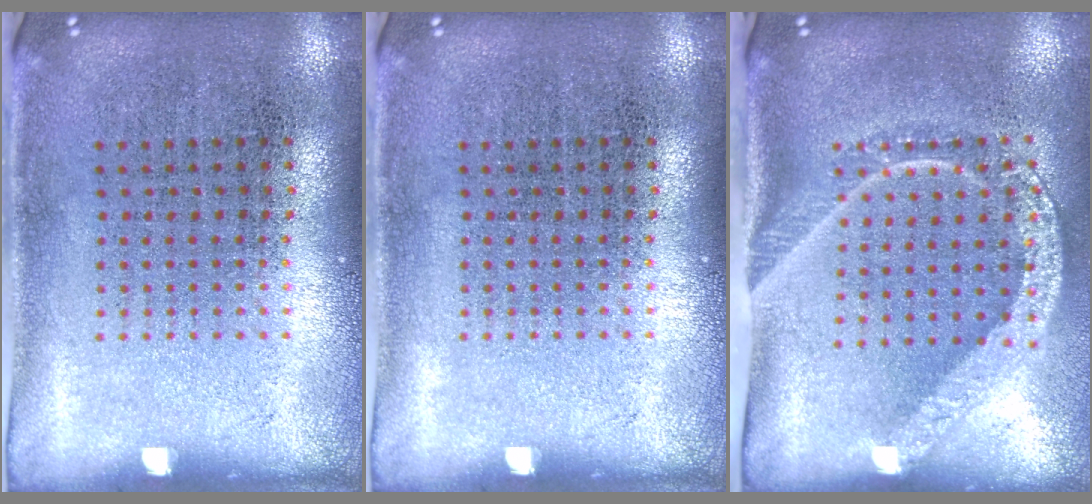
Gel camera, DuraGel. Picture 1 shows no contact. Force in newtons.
{"total": 0.0}
{"total": 2.0, "press": 1.5, "slide": 1.3}